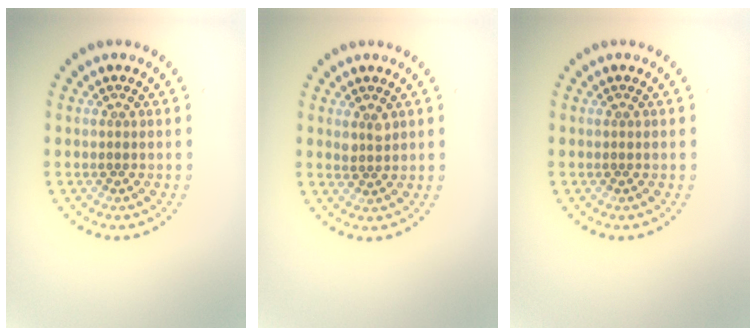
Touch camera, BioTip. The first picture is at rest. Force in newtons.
{"total": 1.2, "press": 1.1, "slide": 0.4}
{"total": 0.0}